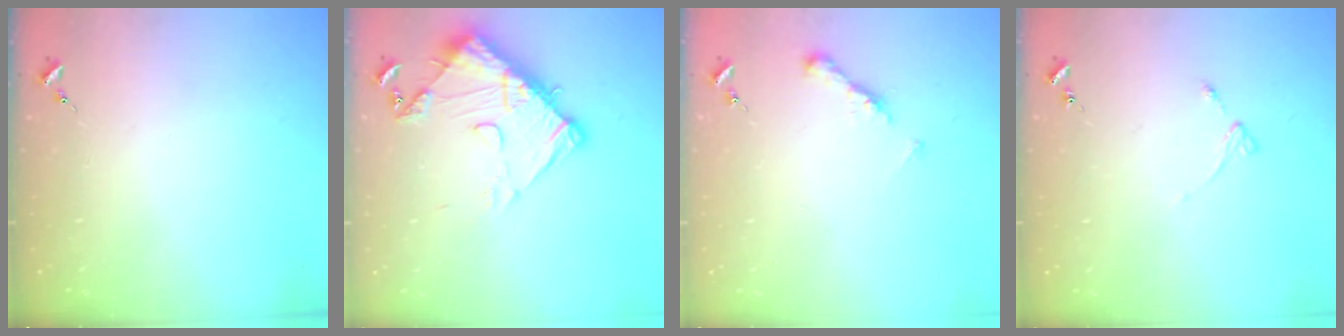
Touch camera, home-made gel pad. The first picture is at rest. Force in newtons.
{"total": 13.0, "press": 13.0, "slide": 1.3}
{"total": 6.8, "press": 6.7, "slide": 0.6}
{"total": 4.7, "press": 4.6, "slide": 0.6}